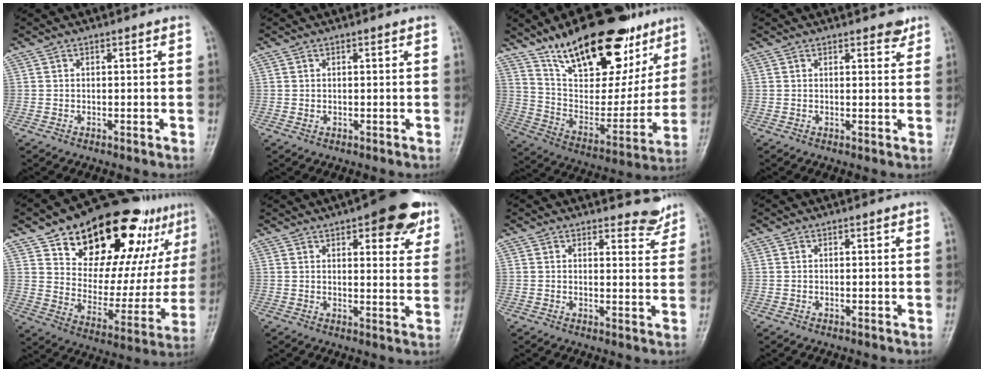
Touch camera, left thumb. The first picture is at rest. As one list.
[{"total": 1.0, "force": [0.2, 0.6, 0.7], "torque": [-0.010, 0.004, 0.007]}, {"total": 27.1, "force": [17.4, 11.8, 17.1], "torque": [-0.222, -0.056, 0.284]}, {"total": 2.4, "force": [1.9, 1.0, 1.2], "torque": [-0.002, -0.010, 0.021]}, {"total": 28.3, "force": [16.6, 13.5, 18.4], "torque": [-0.224, -0.043, 0.257]}, {"total": 12.2, "force": [6.8, 4.6, 9.0], "torque": [-0.075, -0.023, 0.082]}, {"total": 4.0, "force": [3.7, 1.4, 0.6], "torque": [0.010, -0.035, 0.039]}, {"total": 0.0}]